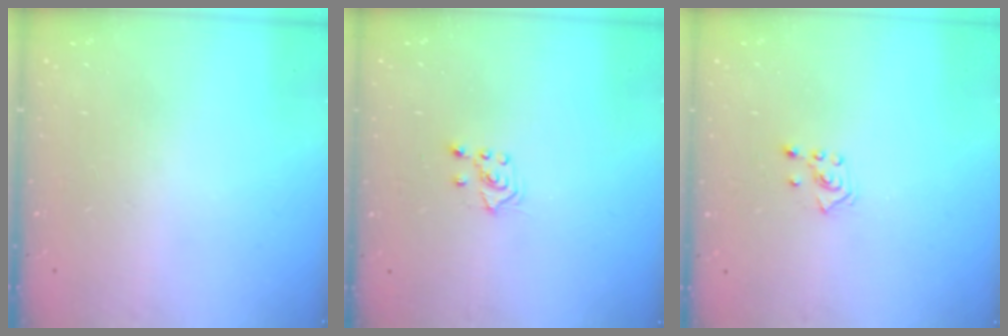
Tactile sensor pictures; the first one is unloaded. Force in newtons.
{"total": 3.0, "press": 2.9, "slide": 0.7}
{"total": 2.8, "press": 2.7, "slide": 0.7}